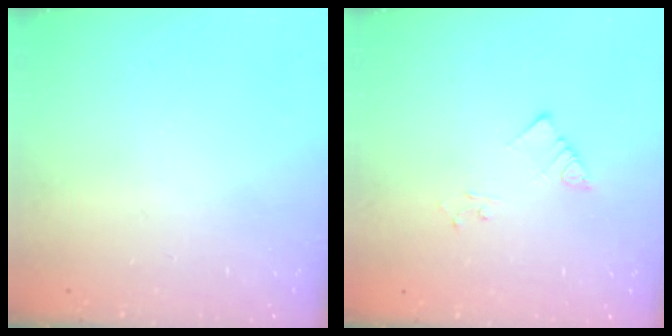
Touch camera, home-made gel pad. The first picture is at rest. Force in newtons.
{"total": 2.2, "press": 2.2, "slide": 0.2}